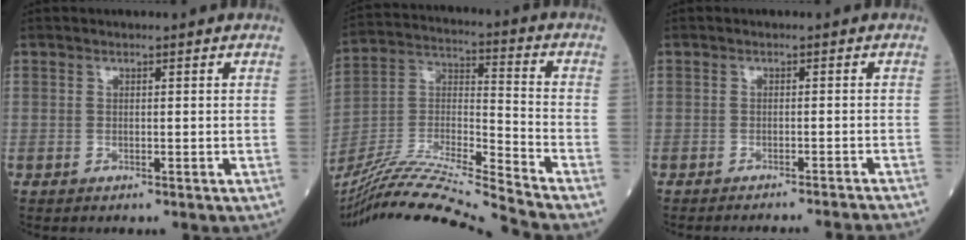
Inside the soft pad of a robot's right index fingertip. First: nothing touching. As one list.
[{"total": 21.0, "force": [-19.1, -2.4, 8.2], "torque": [-0.172, -0.014, -0.341]}, {"total": 10.0, "force": [-9.6, -1.5, 2.3], "torque": [-0.010, -0.017, -0.110]}]